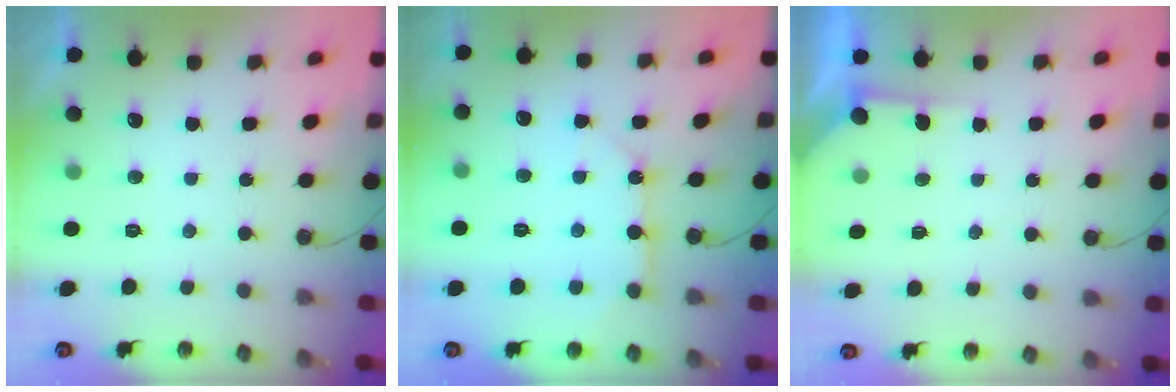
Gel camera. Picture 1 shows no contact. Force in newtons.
{"total": 10.2, "press": 10.1, "slide": 1.0}
{"total": 1.6, "press": 1.6, "slide": 0.2}